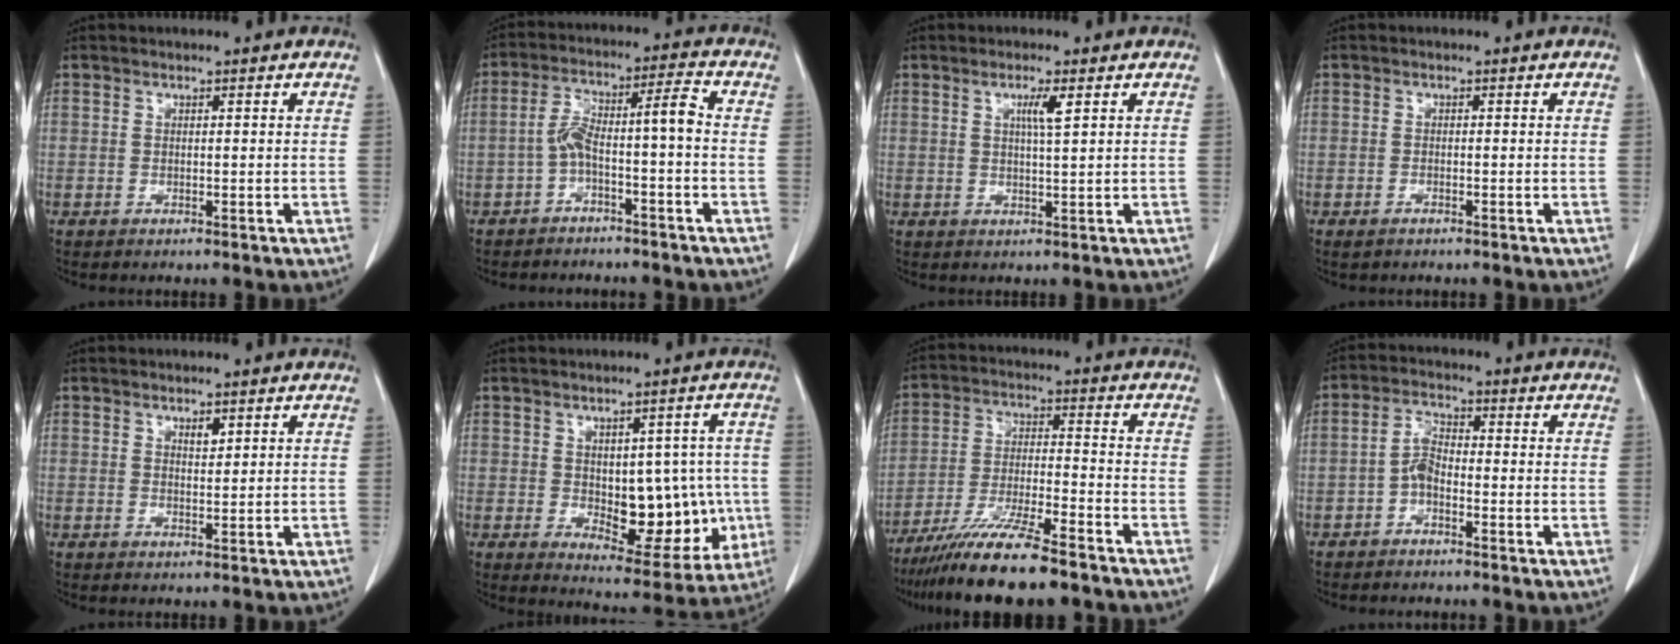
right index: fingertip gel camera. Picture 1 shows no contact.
{"total": 6.9, "force": [-2.2, 0.8, 6.6], "torque": [-0.124, 0.041, -0.038]}
{"total": 2.9, "force": [1.2, -0.2, 2.7], "torque": [-0.049, -0.003, 0.020]}
{"total": 0.9, "force": [-0.6, 0.4, 0.6], "torque": [-0.014, -0.001, -0.003]}
{"total": 1.4, "force": [0.9, 0.5, 1.0], "torque": [-0.015, -0.004, 0.015]}
{"total": 12.4, "force": [-1.0, 6.4, 10.5], "torque": [-0.122, 0.009, 0.009]}
{"total": 13.5, "force": [-10.8, 0.7, 8.0], "torque": [-0.141, -0.028, -0.185]}
{"total": 3.5, "force": [-1.5, 1.7, 2.7], "torque": [-0.054, 0.008, -0.034]}